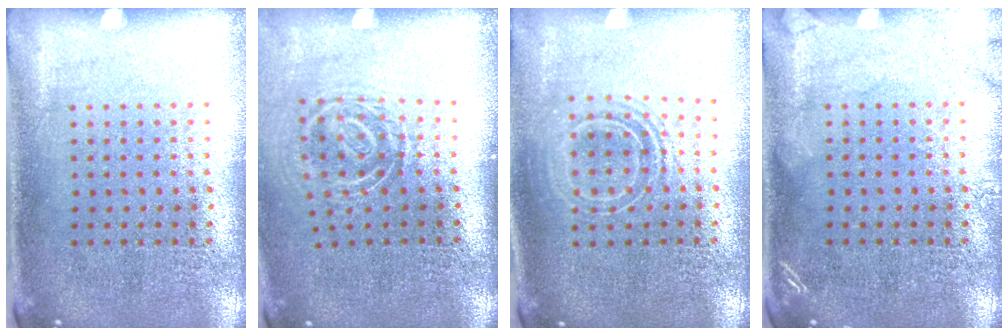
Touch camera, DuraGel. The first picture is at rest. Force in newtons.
{"total": 1.8, "press": 1.2, "slide": 1.4}
{"total": 1.6, "press": 1.3, "slide": 0.9}
{"total": 1.5, "press": 1.5, "slide": 0.2}